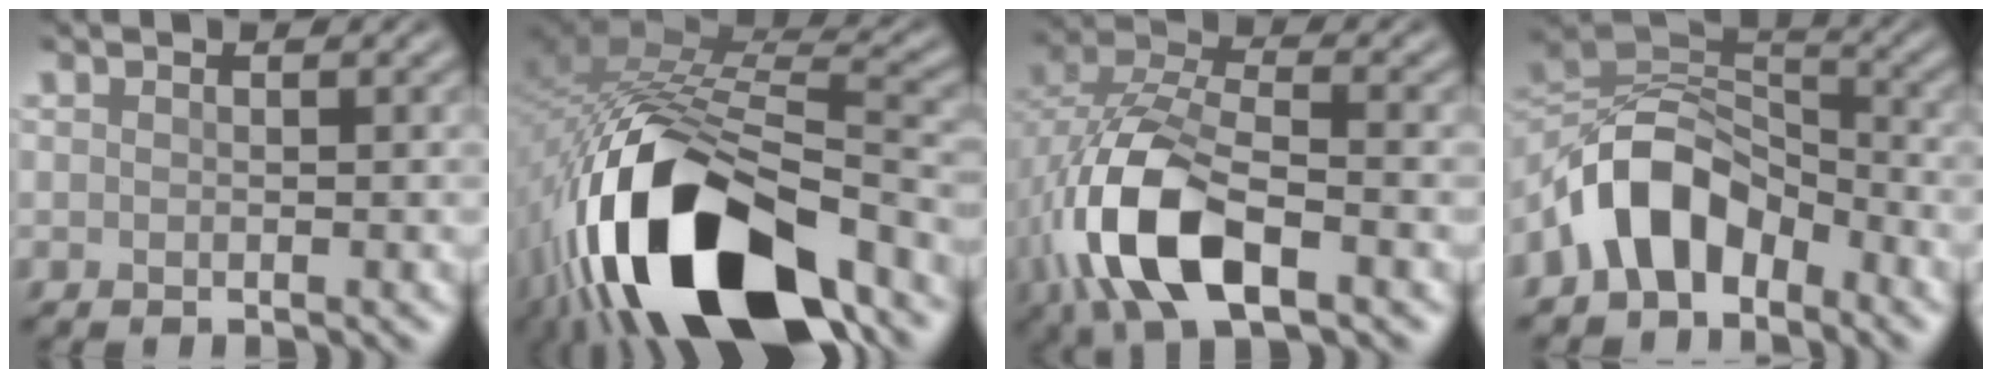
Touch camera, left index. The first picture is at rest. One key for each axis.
{"total": 17.3, "fx": -8.8, "fy": 7.4, "fz": 12.9, "tx": -0.249, "ty": -0.015, "tz": -0.145}
{"total": 11.0, "fx": -3.9, "fy": 5.6, "fz": 8.6, "tx": -0.186, "ty": -0.003, "tz": -0.082}
{"total": 7.4, "fx": -4.2, "fy": 4.3, "fz": 4.3, "tx": -0.063, "ty": 0.011, "tz": -0.089}